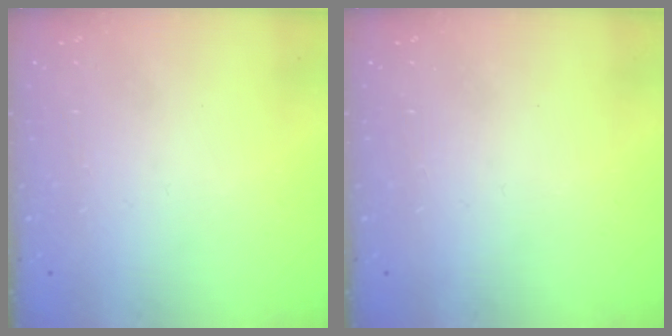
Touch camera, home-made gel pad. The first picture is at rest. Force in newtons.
{"total": 0.0}